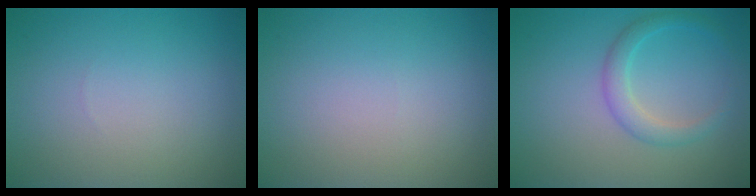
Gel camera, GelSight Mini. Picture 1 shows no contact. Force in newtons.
{"total": 0.0}
{"total": 2.3, "press": 2.3, "slide": 0.2}